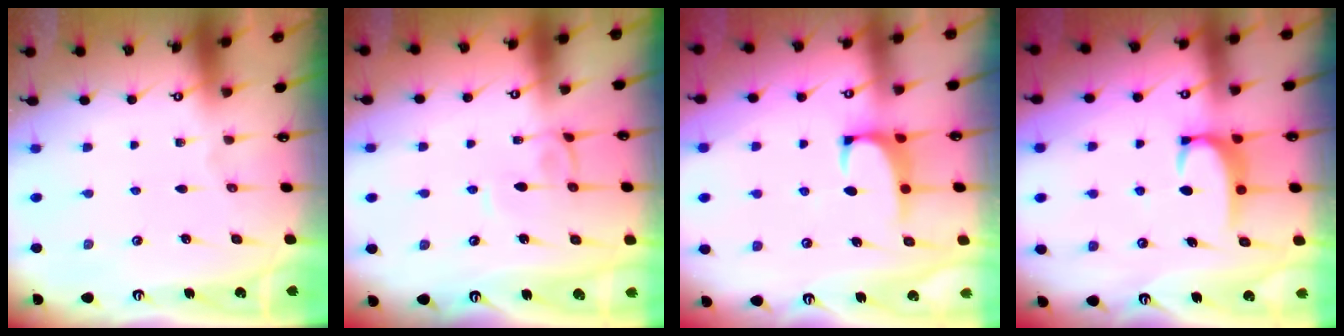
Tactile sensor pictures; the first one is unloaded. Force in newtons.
{"total": 1.8, "press": 1.8, "slide": 0.3}
{"total": 0.8, "press": 0.6, "slide": 0.6}
{"total": 2.7, "press": 2.7, "slide": 0.4}